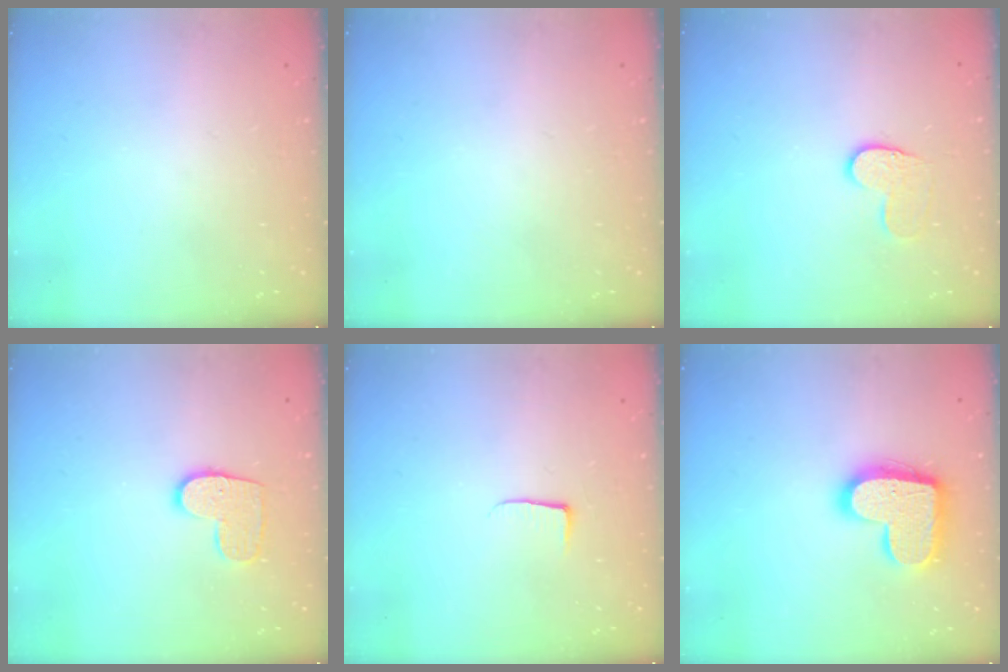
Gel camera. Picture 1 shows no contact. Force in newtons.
{"total": 0.0}
{"total": 6.9, "press": 6.8, "slide": 0.6}
{"total": 8.7, "press": 8.7, "slide": 0.4}
{"total": 3.7, "press": 3.7, "slide": 0.5}
{"total": 17.4, "press": 17.4, "slide": 0.9}